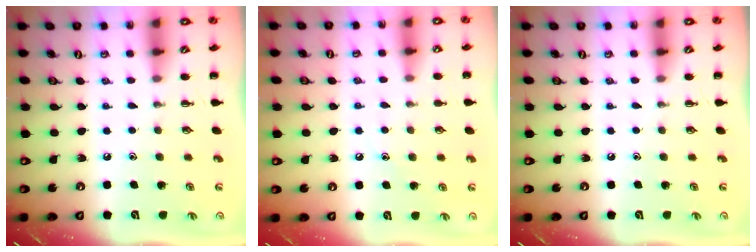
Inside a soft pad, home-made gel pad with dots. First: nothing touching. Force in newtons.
{"total": 7.3, "press": 7.0, "slide": 2.1}
{"total": 0.0}